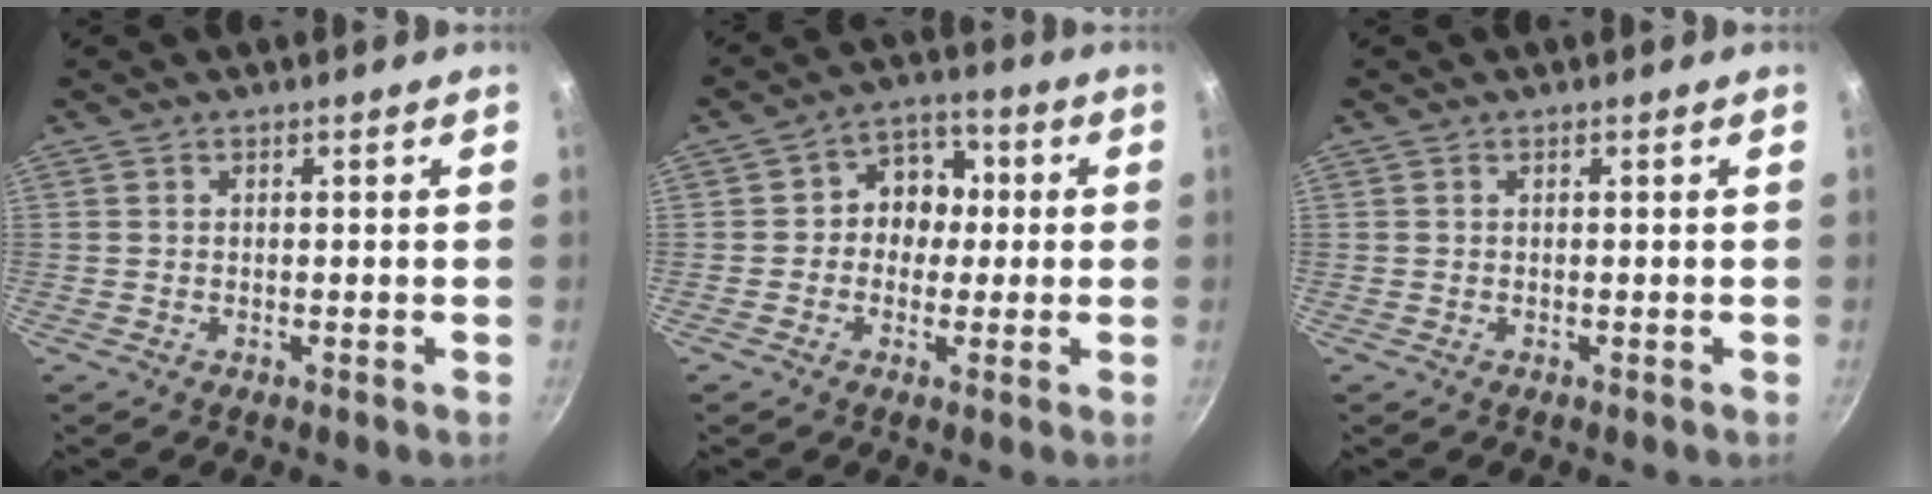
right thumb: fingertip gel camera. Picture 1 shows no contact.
{"total": 9.0, "force": [0.6, 7.9, 4.3], "torque": [-0.011, 0.014, -0.006]}
{"total": 0.0}